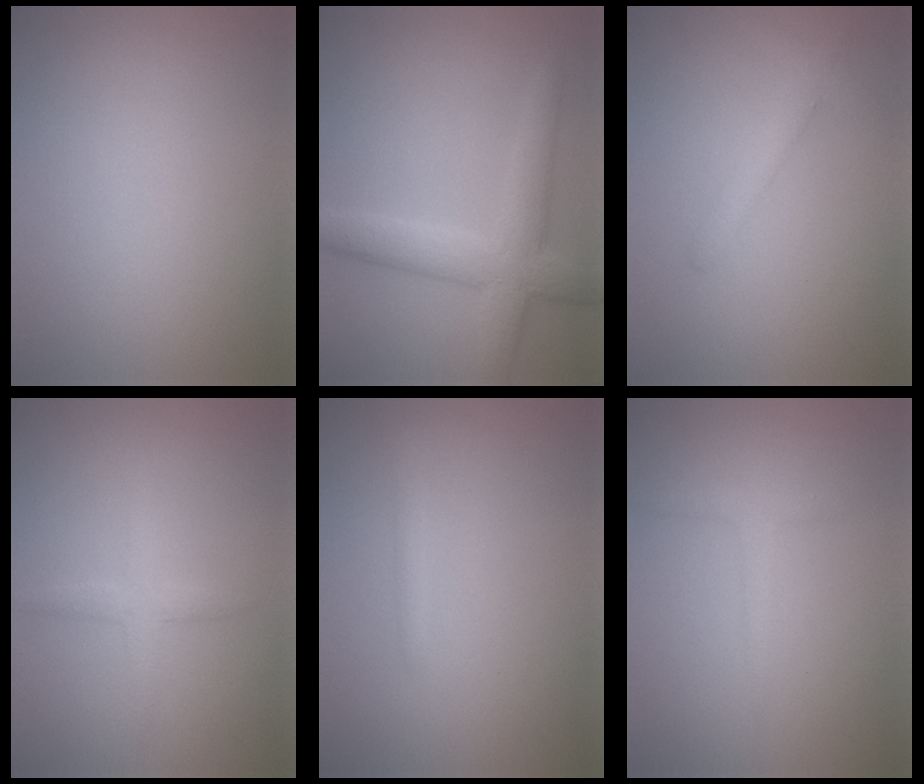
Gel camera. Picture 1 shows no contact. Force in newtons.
{"total": 5.1, "press": 5.1, "slide": 0.1}
{"total": 2.2, "press": 2.2, "slide": 0.1}
{"total": 1.7, "press": 1.7, "slide": 0.1}
{"total": 0.9, "press": 0.9, "slide": 0.1}
{"total": 1.4, "press": 1.4, "slide": 0.1}